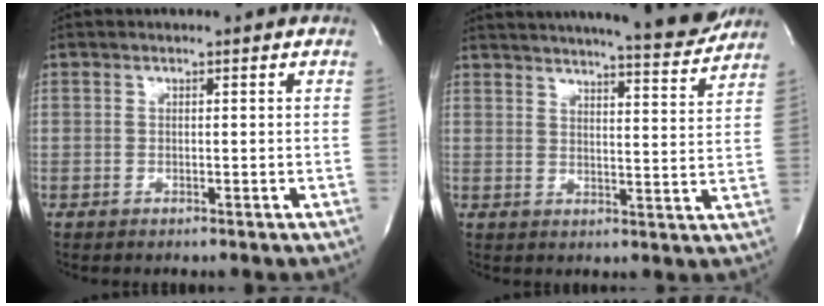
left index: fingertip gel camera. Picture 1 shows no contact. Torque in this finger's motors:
{"motor_torque": [0.00, -0.24, 0.50, 0.08]}